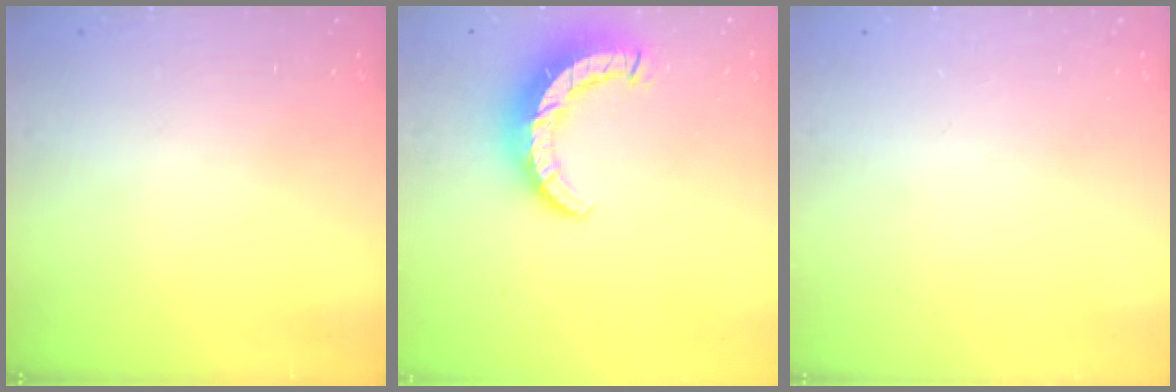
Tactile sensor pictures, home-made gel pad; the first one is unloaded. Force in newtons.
{"total": 9.9, "press": 9.8, "slide": 0.9}
{"total": 0.0}